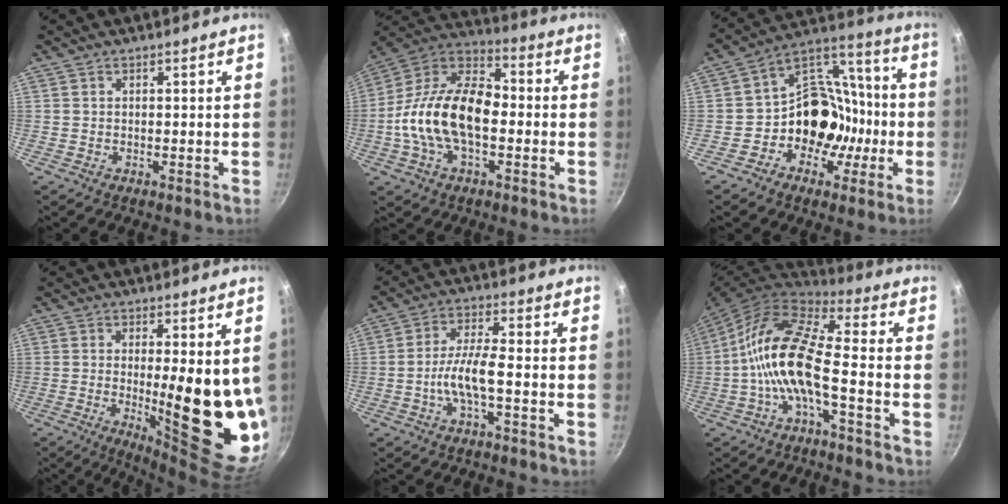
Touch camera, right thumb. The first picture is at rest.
{"total": 19.7, "force": [-2.6, 11.3, 15.9], "torque": [-0.264, 0.043, -0.068]}
{"total": 15.4, "force": [-4.0, 12.6, 7.9], "torque": [-0.056, 0.067, -0.074]}
{"total": 16.7, "force": [0.7, 4.9, 16.0], "torque": [-0.189, -0.042, 0.023]}
{"total": 6.8, "force": [-2.1, 1.5, 6.3], "torque": [-0.130, 0.025, -0.047]}
{"total": 13.5, "force": [-3.2, 4.4, 12.4], "torque": [-0.248, 0.038, -0.076]}